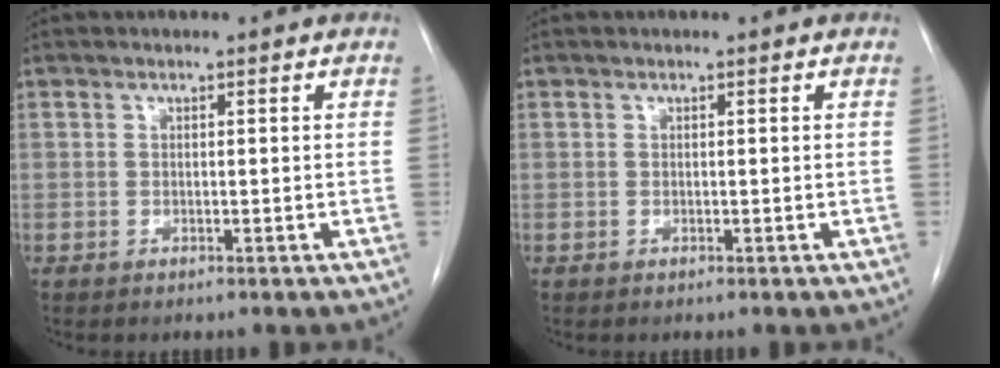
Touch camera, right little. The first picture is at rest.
{"total": 0.0}